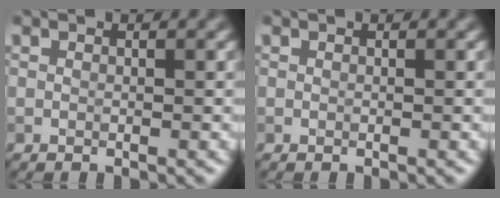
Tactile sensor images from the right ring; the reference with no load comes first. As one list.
[{"total": 0.0}]